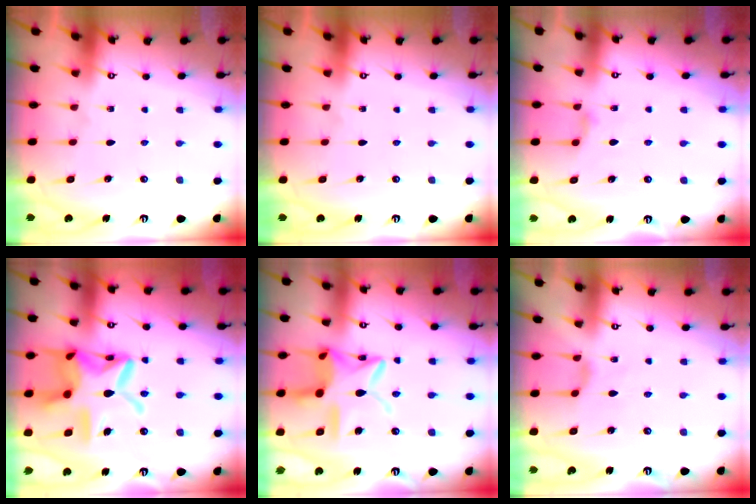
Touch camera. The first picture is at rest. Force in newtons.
{"total": 0.0}
{"total": 2.3, "press": 2.3, "slide": 0.4}
{"total": 20.5, "press": 20.4, "slide": 1.9}
{"total": 16.1, "press": 16.1, "slide": 1.1}
{"total": 2.7, "press": 2.6, "slide": 0.6}